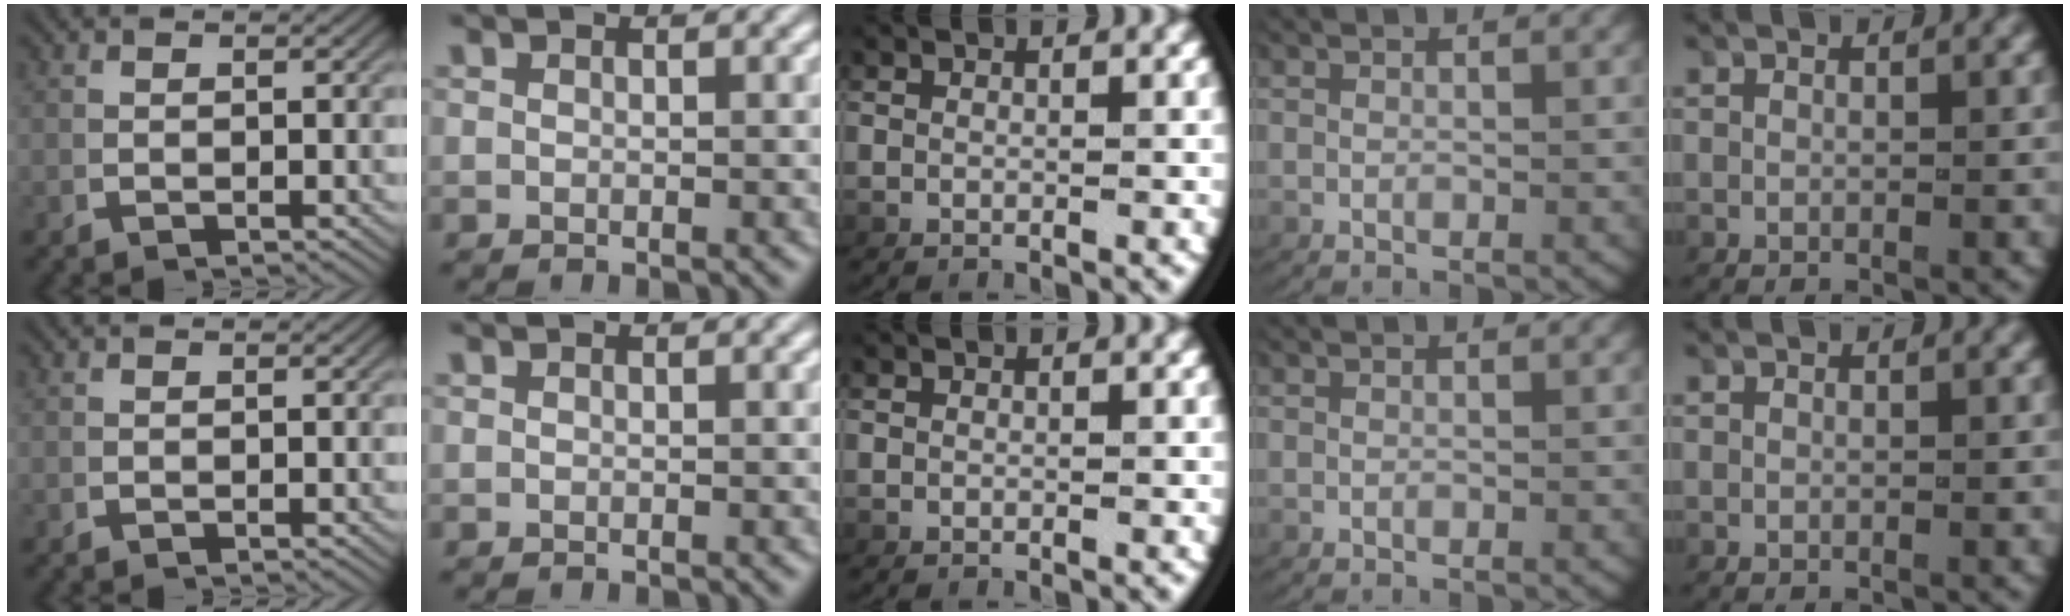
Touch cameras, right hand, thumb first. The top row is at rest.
{}